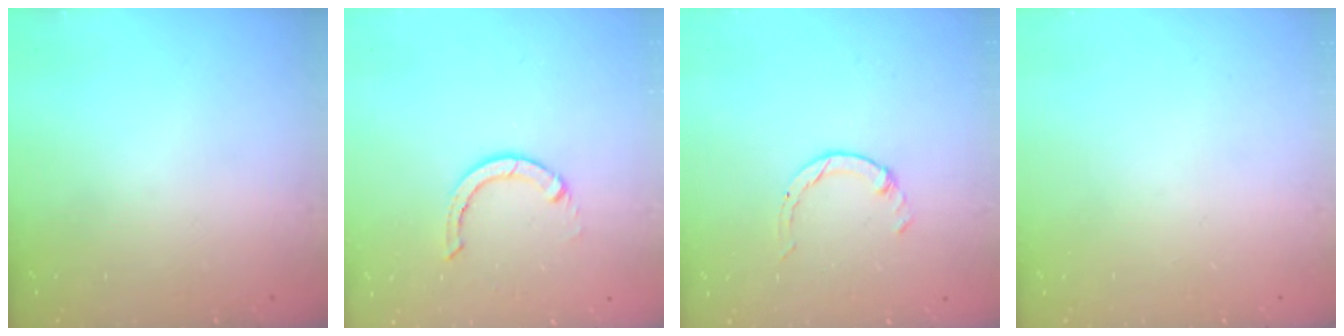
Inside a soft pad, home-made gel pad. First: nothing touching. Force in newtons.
{"total": 3.7, "press": 3.7, "slide": 0.3}
{"total": 0.5, "press": 0.5, "slide": 0.1}
{"total": 0.0}